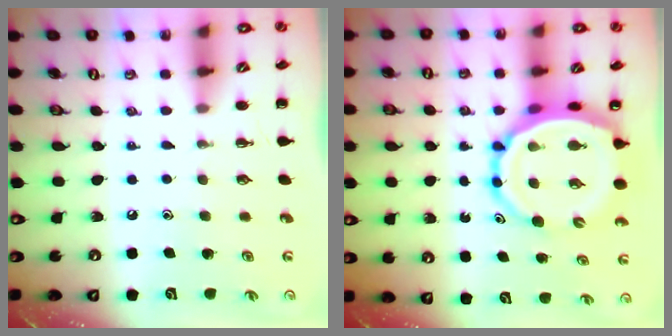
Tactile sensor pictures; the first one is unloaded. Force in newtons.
{"total": 13.7, "press": 13.1, "slide": 4.1}